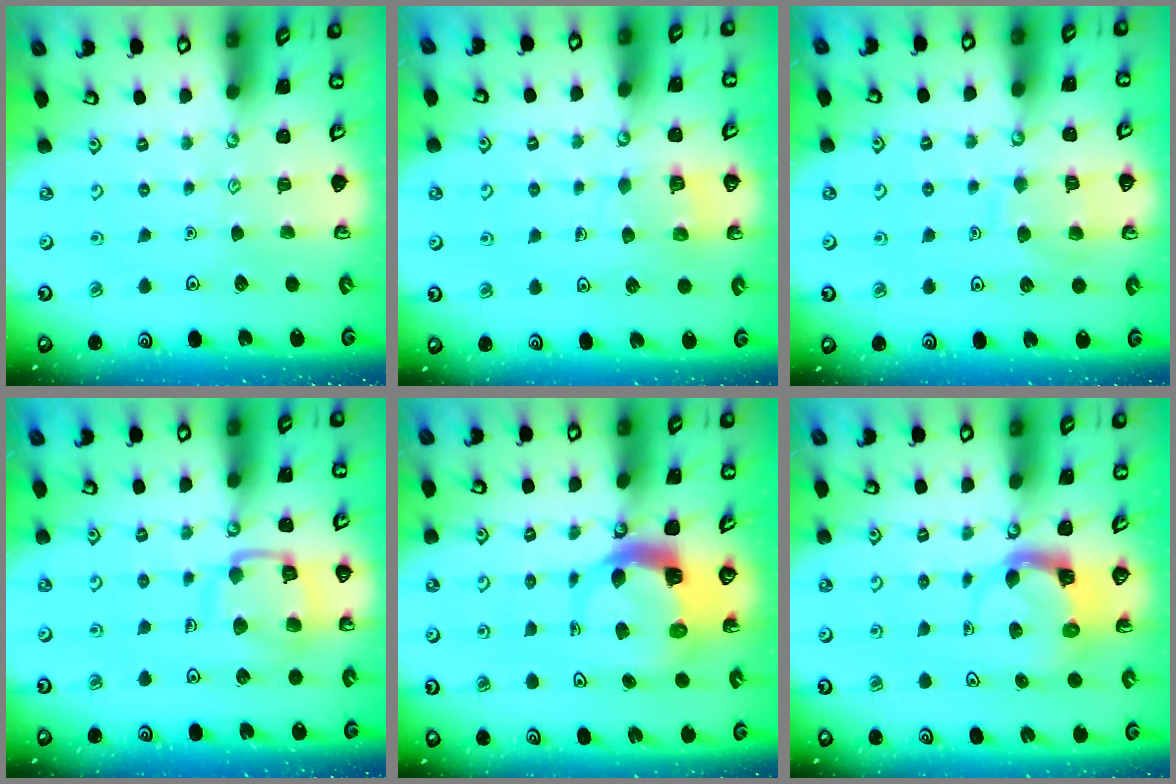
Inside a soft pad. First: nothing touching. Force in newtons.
{"total": 6.1, "press": 6.1, "slide": 0.4}
{"total": 8.3, "press": 8.2, "slide": 0.8}
{"total": 12.6, "press": 12.5, "slide": 1.2}
{"total": 6.1, "press": 6.0, "slide": 1.0}
{"total": 3.7, "press": 3.7, "slide": 0.6}